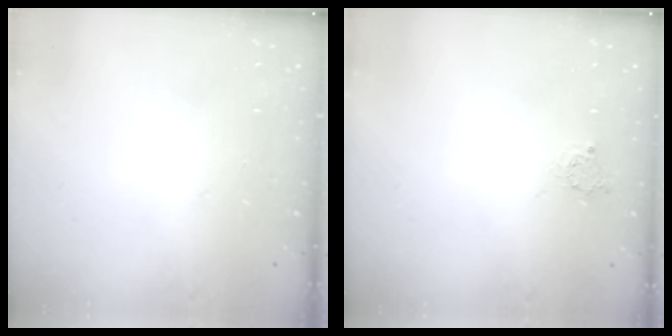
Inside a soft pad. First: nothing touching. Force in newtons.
{"total": 3.1, "press": 3.1, "slide": 0.3}